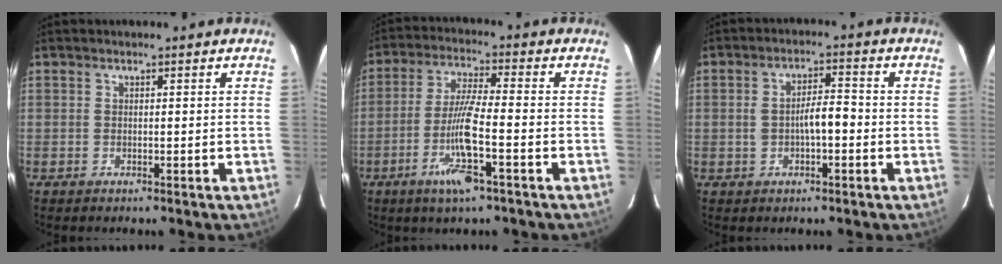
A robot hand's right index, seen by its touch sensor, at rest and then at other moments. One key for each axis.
{"total": 9.4, "fx": -3.9, "fy": 0.2, "fz": 8.6, "tx": -0.168, "ty": -0.009, "tz": -0.073}
{"total": 4.9, "fx": -0.7, "fy": 1.7, "fz": 4.5, "tx": -0.085, "ty": 0.017, "tz": -0.009}